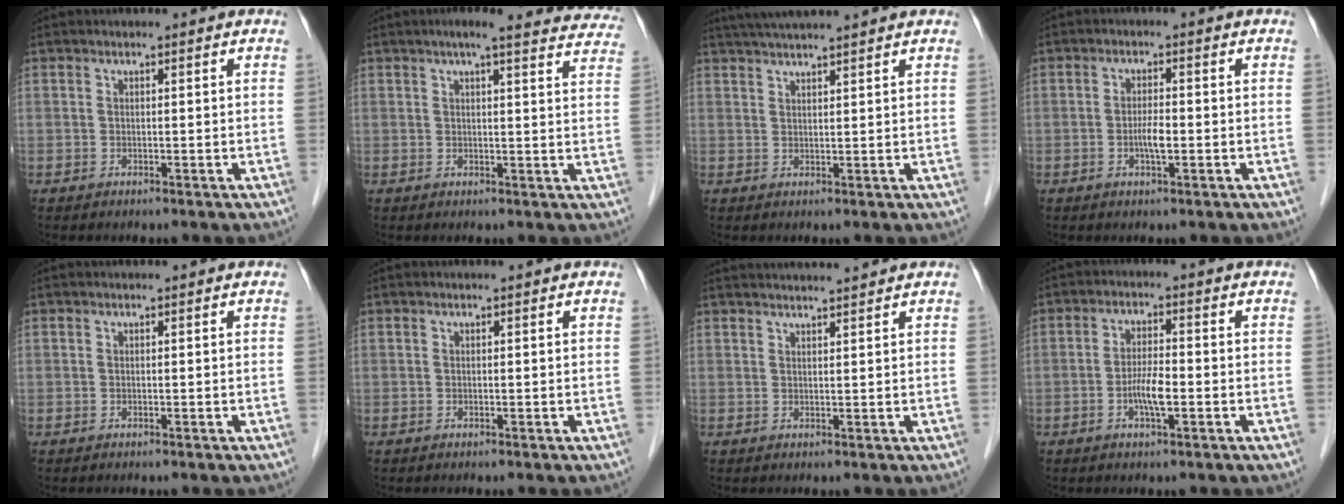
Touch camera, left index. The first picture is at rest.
{"total": 16.3, "force": [14.6, 2.8, 6.6], "torque": [-0.067, 0.004, 0.154]}
{"total": 7.3, "force": [6.4, -0.4, 3.4], "torque": [-0.058, 0.033, 0.099]}
{"total": 2.8, "force": [-0.8, 0.5, 2.6], "torque": [-0.051, -0.001, -0.014]}
{"total": 0.0}
{"total": 0.0}
{"total": 6.0, "force": [5.7, -0.7, 1.9], "torque": [-0.027, 0.023, 0.078]}
{"total": 4.2, "force": [-1.5, 0.7, 3.9], "torque": [-0.077, -0.002, -0.028]}